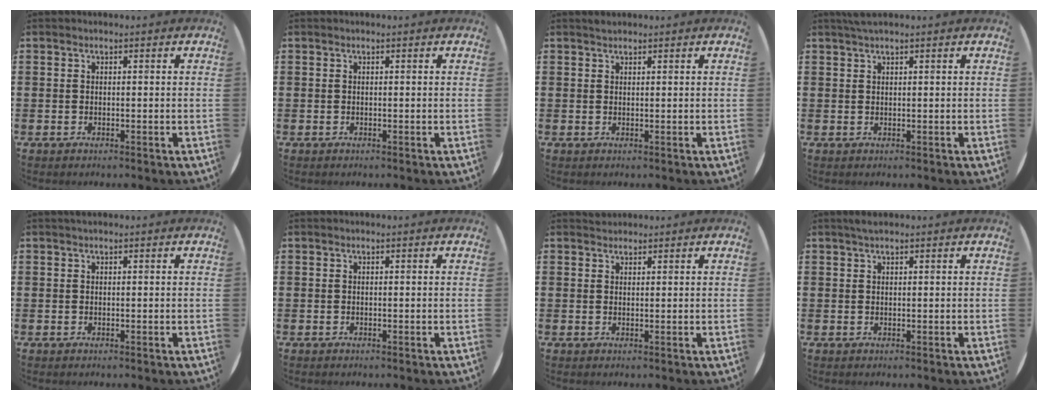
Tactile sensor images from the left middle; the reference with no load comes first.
{"total": 0.0}
{"total": 0.6, "force": [0.6, 0.2, 0.1], "torque": [-0.003, 0.001, 0.012]}
{"total": 1.1, "force": [0.9, -0.1, 0.7], "torque": [-0.014, 0.002, 0.016]}
{"total": 0.0}
{"total": 0.0}
{"total": 1.0, "force": [0.9, 0.3, -0.1], "torque": [-0.001, 0.002, 0.019]}
{"total": 0.9, "force": [0.8, 0.1, 0.5], "torque": [-0.010, 0.002, 0.014]}